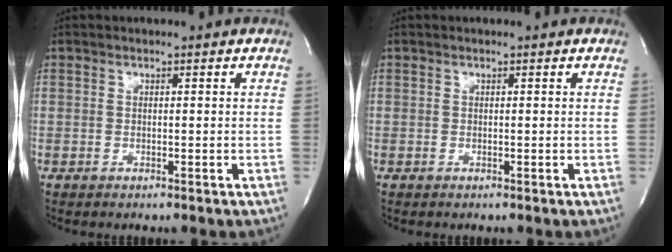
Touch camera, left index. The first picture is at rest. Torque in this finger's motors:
{"motor_torque": [-0.03, 0.03, 0.00, 0.00]}